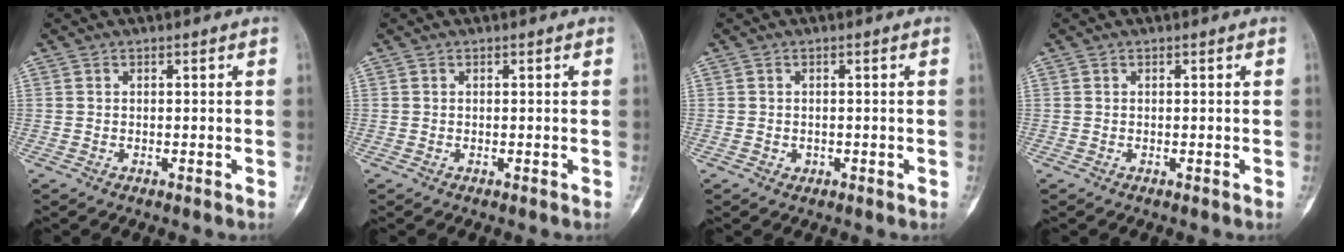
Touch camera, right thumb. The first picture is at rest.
{"total": 0.0}
{"total": 0.9, "force": [-0.3, 0.8, 0.2], "torque": [0.003, 0.006, -0.002]}
{"total": 0.0}